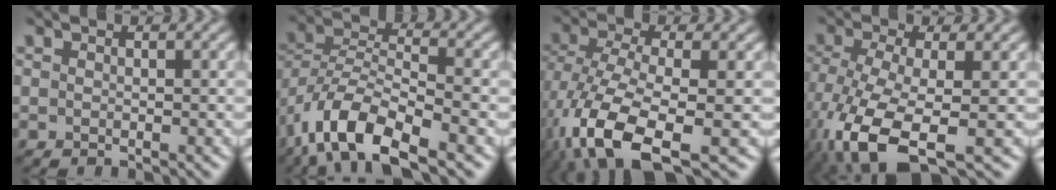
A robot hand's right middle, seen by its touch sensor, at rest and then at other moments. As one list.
[{"total": 9.5, "force": [-5.8, 3.7, 6.6], "torque": [-0.121, -0.004, -0.116]}, {"total": 11.0, "force": [-5.1, 4.4, 8.7], "torque": [-0.189, -0.018, -0.097]}, {"total": 10.2, "force": [-5.0, 3.6, 8.1], "torque": [-0.181, -0.024, -0.096]}]